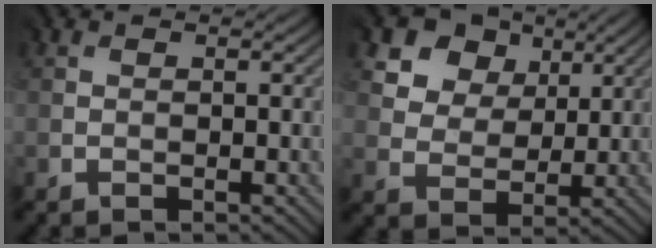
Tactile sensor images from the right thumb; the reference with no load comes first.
{"total": 11.9, "force": [7.2, 8.4, 4.5], "torque": [-0.136, 0.016, 0.142]}